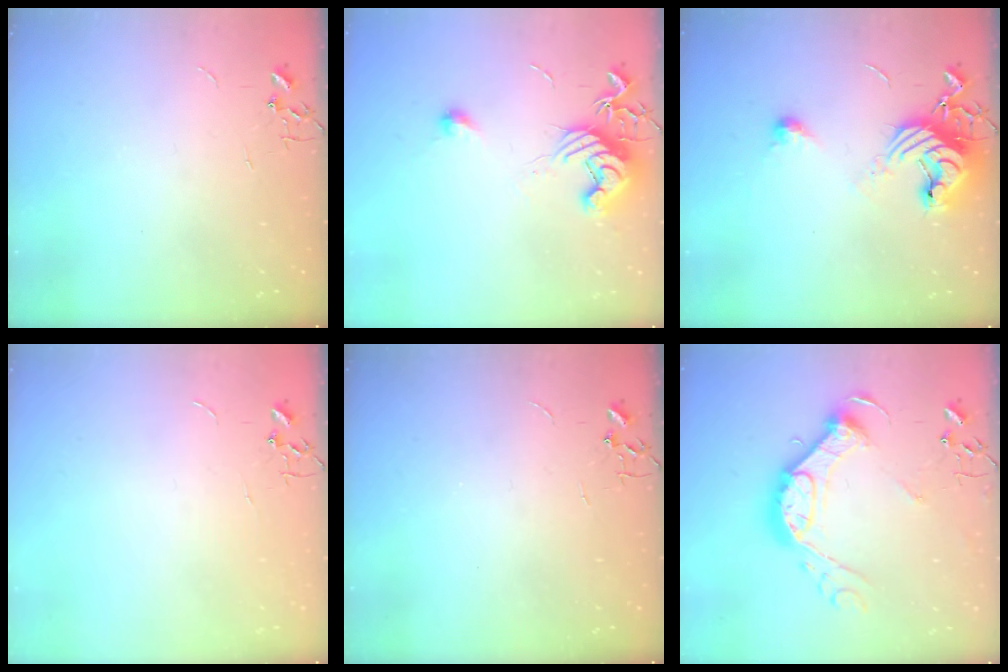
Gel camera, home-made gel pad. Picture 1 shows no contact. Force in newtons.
{"total": 12.4, "press": 12.3, "slide": 1.0}
{"total": 13.9, "press": 13.8, "slide": 1.2}
{"total": 0.0}
{"total": 0.0}
{"total": 16.5, "press": 16.5, "slide": 1.5}